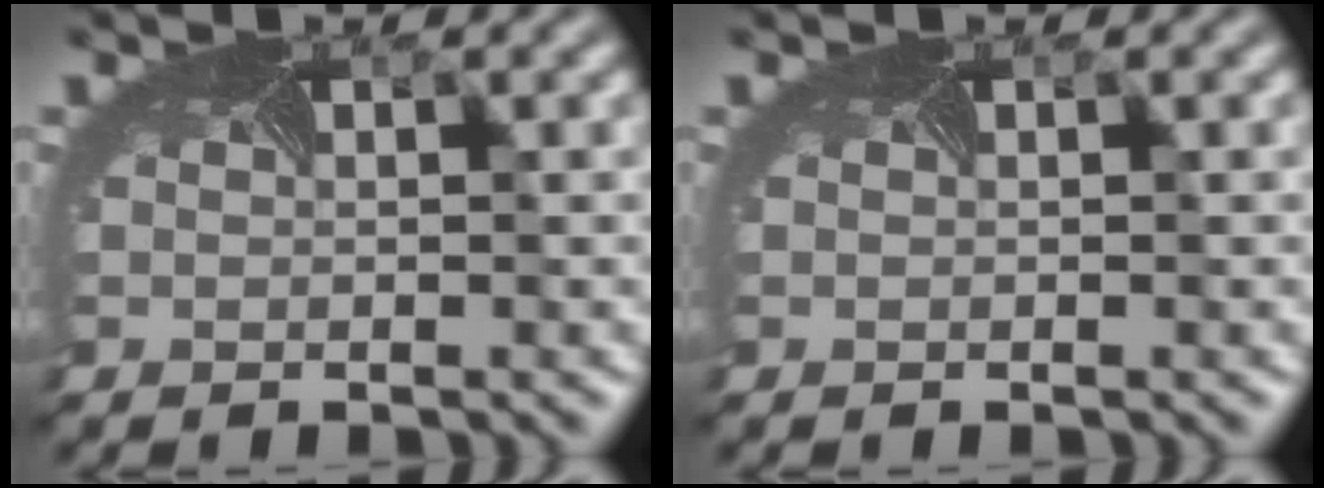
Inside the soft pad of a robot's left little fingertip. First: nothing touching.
{"total": 0.0}